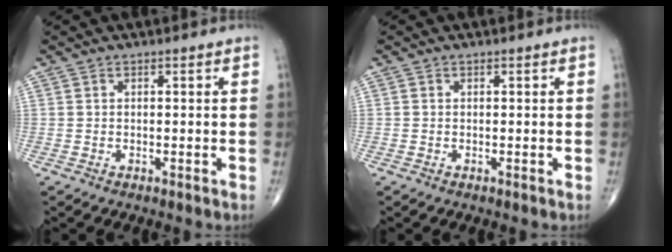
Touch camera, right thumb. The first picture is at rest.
{"total": 0.0}